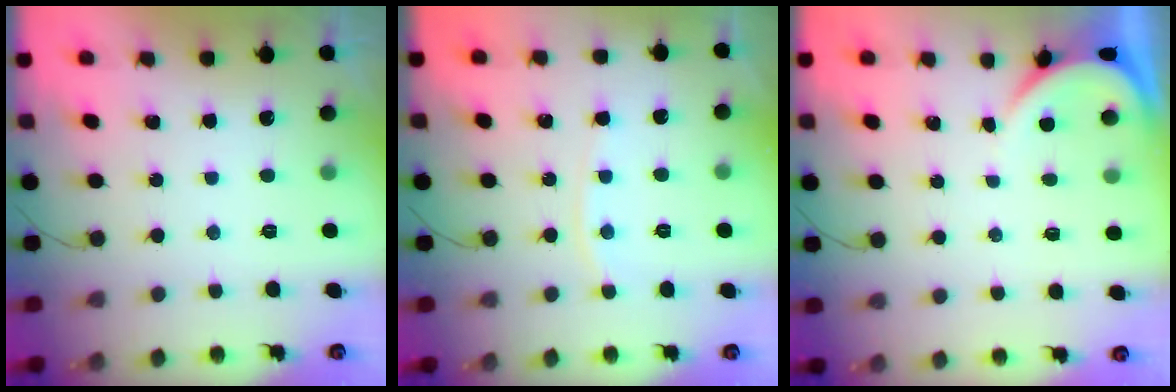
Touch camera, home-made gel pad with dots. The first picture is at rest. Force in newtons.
{"total": 4.2, "press": 4.1, "slide": 0.6}
{"total": 2.1, "press": 2.1, "slide": 0.2}